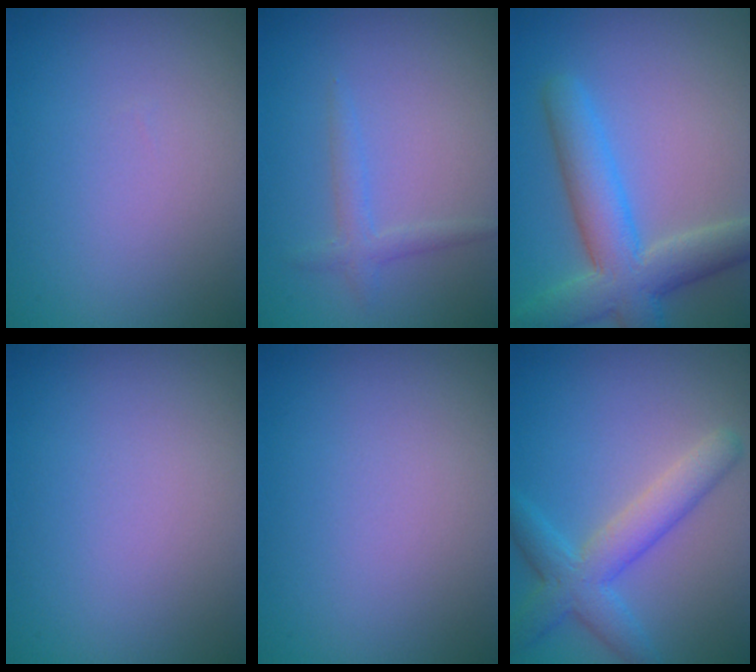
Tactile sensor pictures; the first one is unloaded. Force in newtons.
{"total": 0.9, "press": 0.9, "slide": 0.1}
{"total": 6.7, "press": 6.7, "slide": 0.5}
{"total": 0.0}
{"total": 0.0}
{"total": 4.5, "press": 4.5, "slide": 0.3}